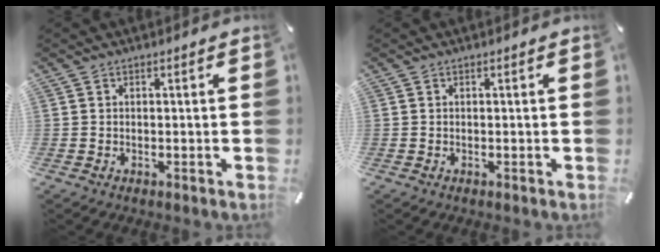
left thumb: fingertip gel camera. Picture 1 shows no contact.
{"total": 0.0}